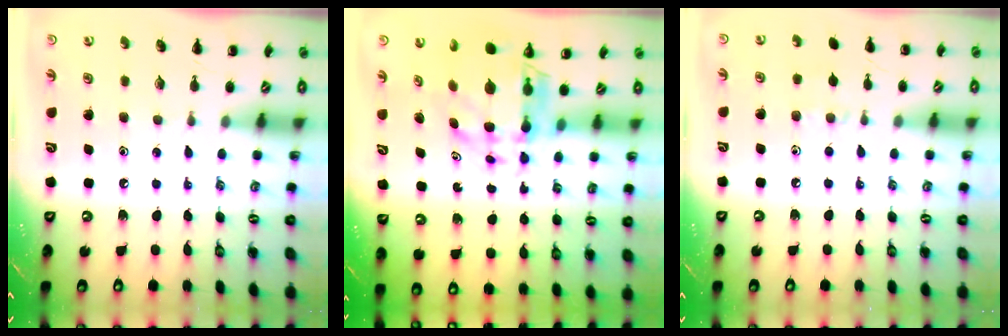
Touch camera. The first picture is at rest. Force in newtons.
{"total": 7.2, "press": 6.7, "slide": 2.7}
{"total": 5.4, "press": 5.1, "slide": 2.0}